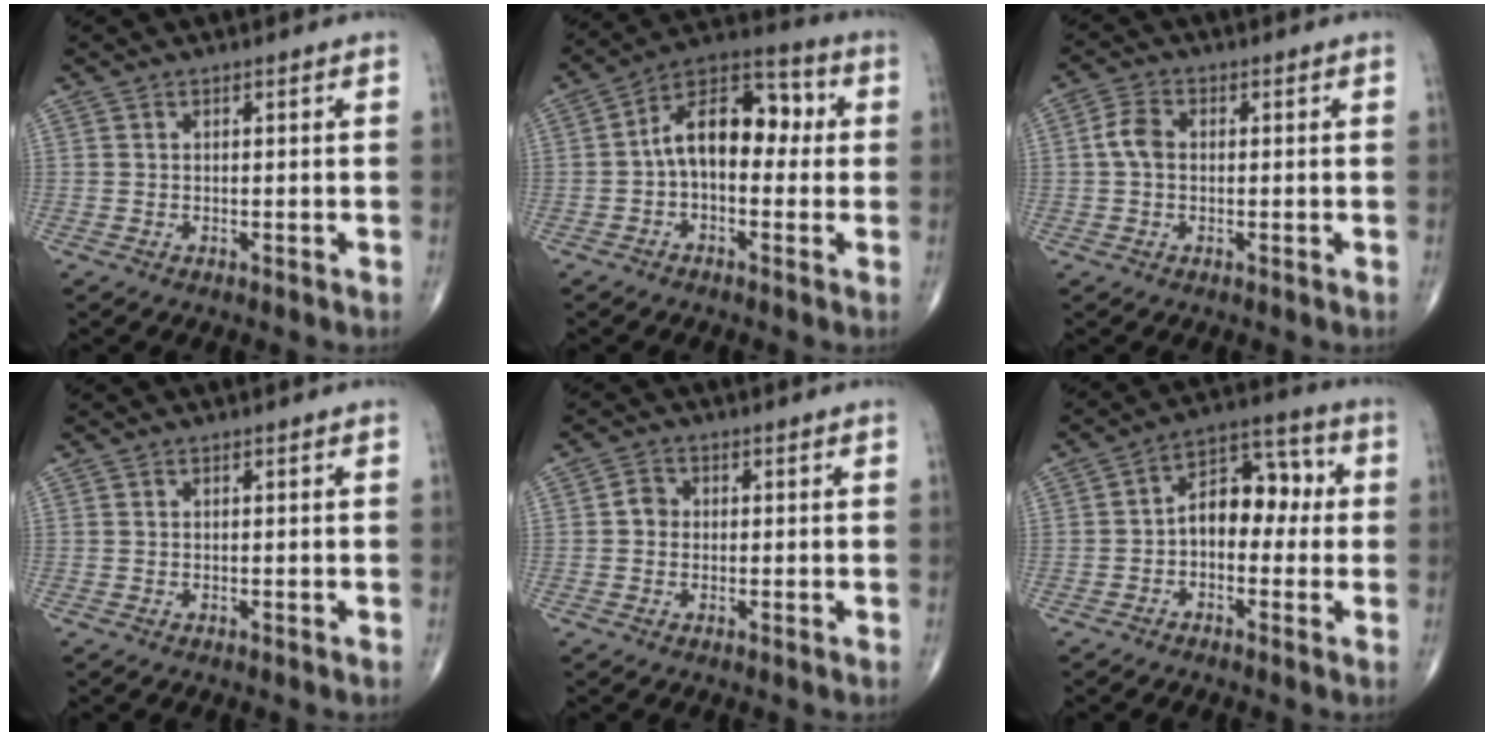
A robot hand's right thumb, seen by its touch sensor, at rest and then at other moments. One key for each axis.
{"total": 13.3, "fx": 0.4, "fy": 7.8, "fz": 10.7, "tx": -0.140, "ty": 0.045, "tz": -0.010}
{"total": 4.0, "fx": 0.1, "fy": 2.7, "fz": 2.9, "tx": -0.060, "ty": 0.012, "tz": -0.005}
{"total": 0.0}
{"total": 2.5, "fx": -0.1, "fy": 2.3, "fz": 1.1, "tx": -0.007, "ty": 0.006, "tz": -0.008}
{"total": 10.6, "fx": -0.3, "fy": 6.9, "fz": 8.0, "tx": -0.086, "ty": 0.042, "tz": -0.021}